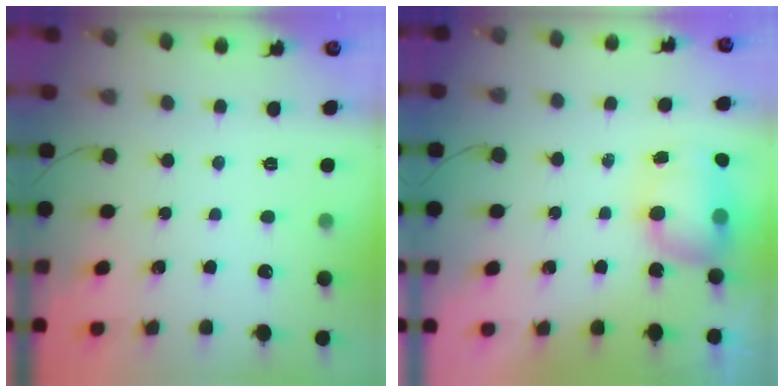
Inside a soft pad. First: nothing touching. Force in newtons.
{"total": 7.8, "press": 7.7, "slide": 1.3}